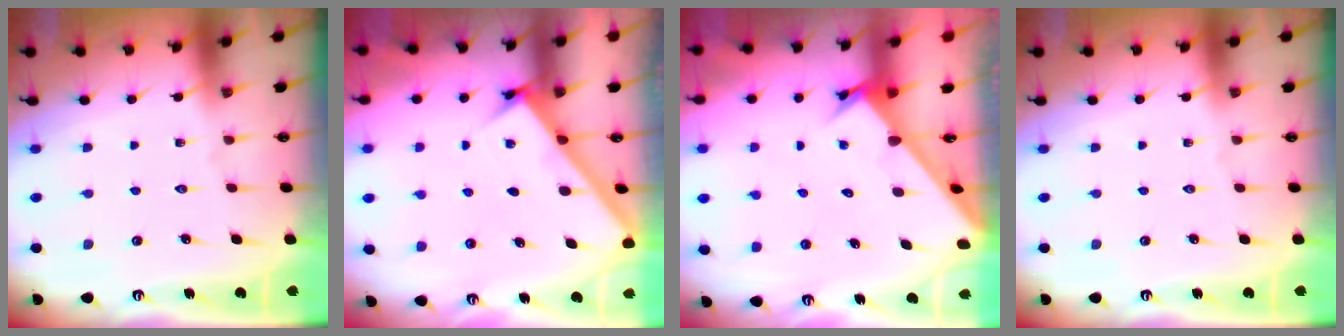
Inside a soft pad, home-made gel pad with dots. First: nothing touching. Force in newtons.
{"total": 3.0, "press": 3.0, "slide": 0.2}
{"total": 2.6, "press": 2.6, "slide": 0.3}
{"total": 0.0}